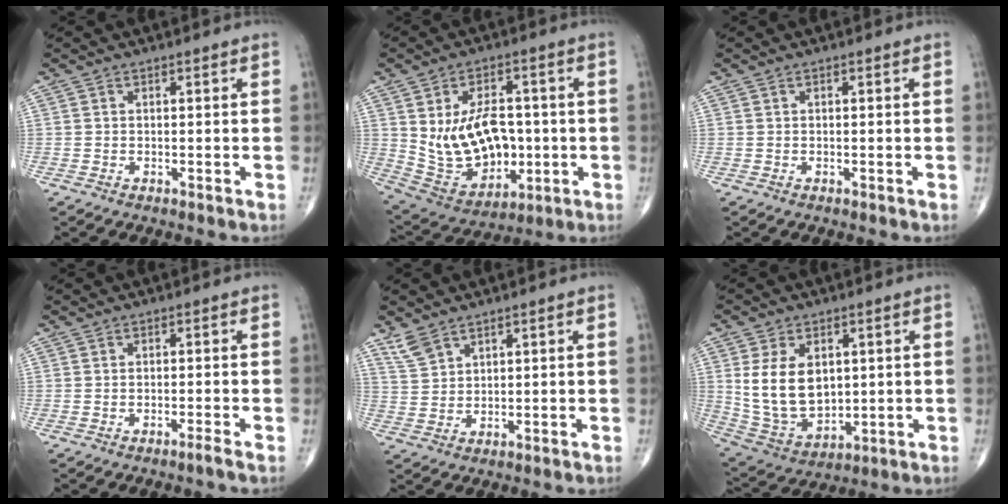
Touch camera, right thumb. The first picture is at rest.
{"total": 16.0, "force": [0.2, 10.7, 11.8], "torque": [-0.167, -0.001, 0.030]}
{"total": 0.0}
{"total": 1.0, "force": [-0.7, -0.3, 0.6], "torque": [-0.017, 0.002, -0.013]}
{"total": 4.1, "force": [3.2, 1.8, 1.6], "torque": [-0.031, -0.011, 0.074]}
{"total": 13.4, "force": [2.3, 8.9, 9.8], "torque": [-0.159, -0.019, 0.064]}